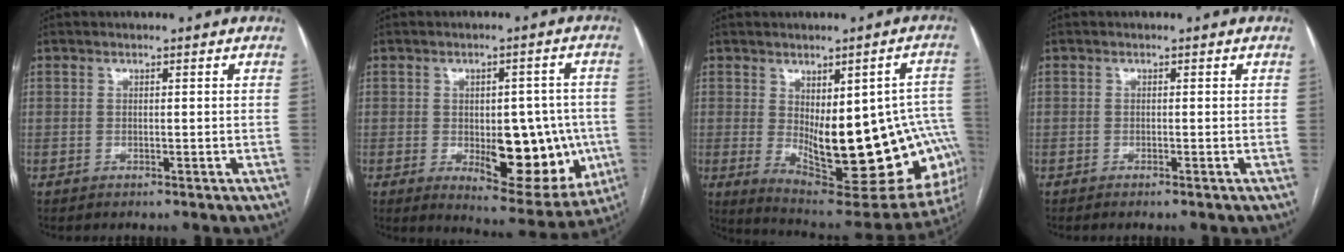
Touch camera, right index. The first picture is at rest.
{"total": 14.6, "force": [-2.7, 6.4, 12.9], "torque": [-0.153, 0.001, -0.018]}
{"total": 23.8, "force": [-3.4, 9.1, 21.7], "torque": [-0.203, 0.003, -0.019]}
{"total": 0.6, "force": [-0.5, -0.1, 0.4], "torque": [-0.010, 0.000, -0.009]}